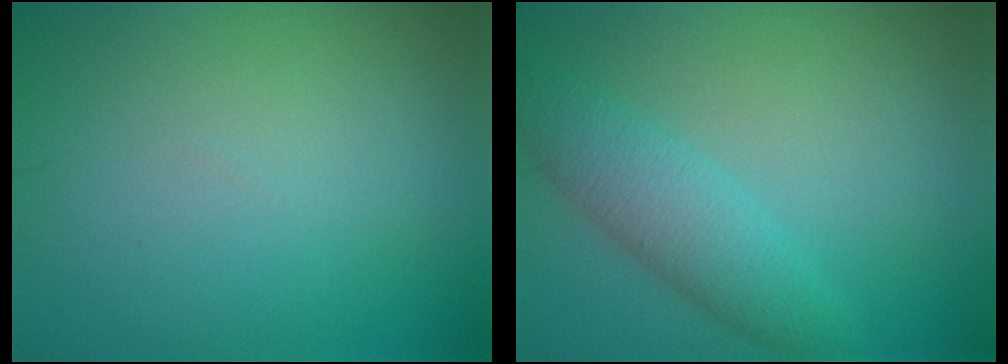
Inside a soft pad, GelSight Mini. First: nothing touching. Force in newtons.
{"total": 3.8, "press": 3.8, "slide": 0.1}